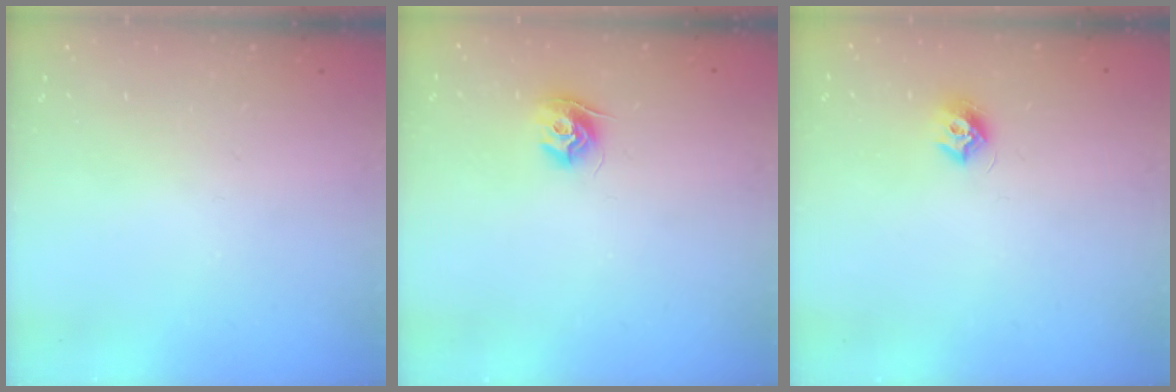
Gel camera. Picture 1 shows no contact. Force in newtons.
{"total": 8.8, "press": 8.8, "slide": 0.2}
{"total": 7.3, "press": 7.3, "slide": 0.6}